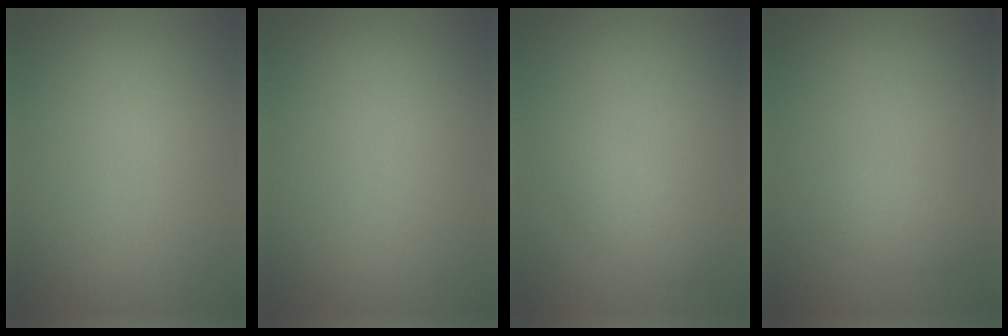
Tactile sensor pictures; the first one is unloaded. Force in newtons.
{"total": 0.0}
{"total": 1.7, "press": 1.7, "slide": 0.0}
{"total": 1.2, "press": 1.2, "slide": 0.0}